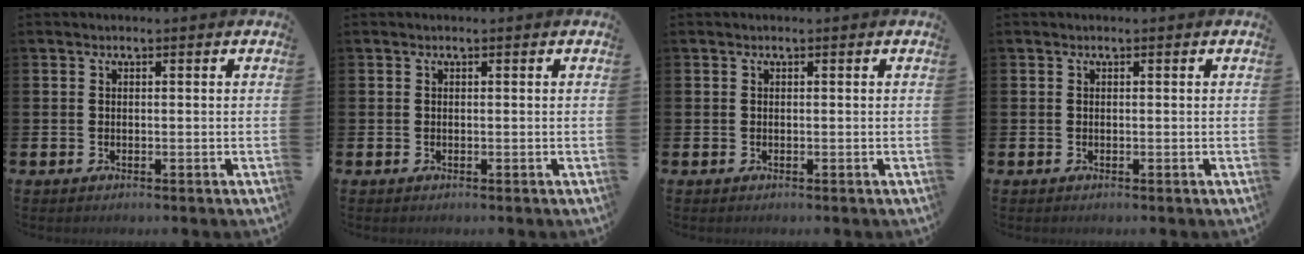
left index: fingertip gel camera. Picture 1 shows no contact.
{"total": 0.0}
{"total": 0.0}
{"total": 0.0}